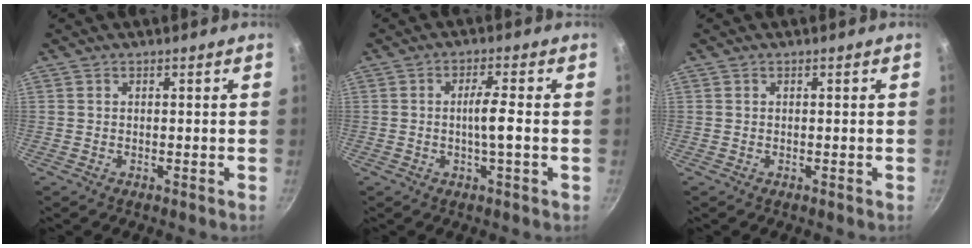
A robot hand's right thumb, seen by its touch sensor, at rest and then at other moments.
{"total": 4.6, "force": [-0.6, 0.2, 4.6], "torque": [-0.087, 0.008, -0.011]}
{"total": 0.0}